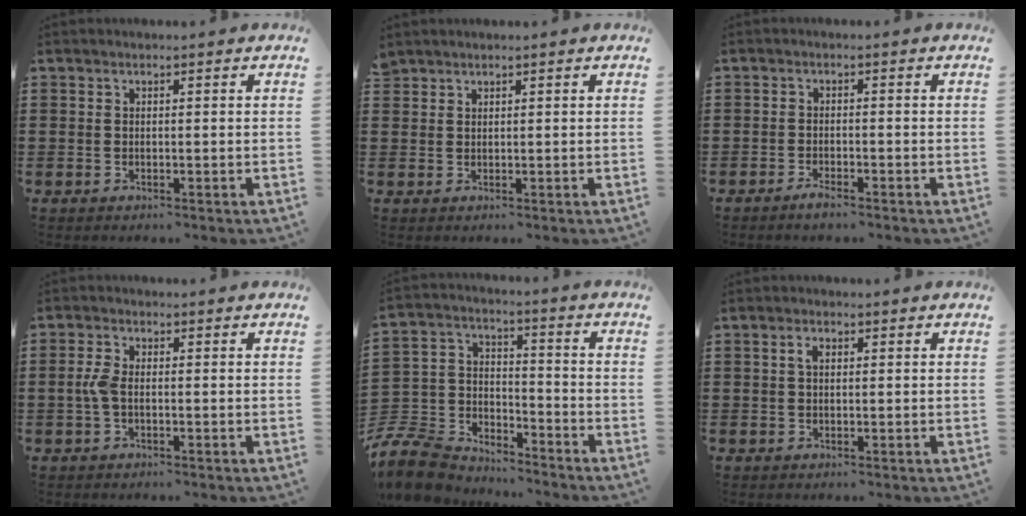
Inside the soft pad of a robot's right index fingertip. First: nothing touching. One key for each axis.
{"total": 1.2, "fx": 1.1, "fy": 0.4, "fz": -0.1, "tx": 0.000, "ty": 0.002, "tz": 0.023}
{"total": 1.8, "fx": -1.6, "fy": 0.2, "fz": 0.8, "tx": -0.017, "ty": -0.002, "tz": -0.029}
{"total": 3.2, "fx": -0.6, "fy": 1.3, "fz": 2.8, "tx": -0.075, "ty": -0.005, "tz": -0.018}
{"total": 9.4, "fx": -8.7, "fy": 2.8, "fz": 1.9, "tx": -0.071, "ty": 0.010, "tz": -0.181}
{"total": 1.7, "fx": 0.4, "fy": 0.9, "fz": 1.4, "tx": -0.029, "ty": 0.007, "tz": 0.005}